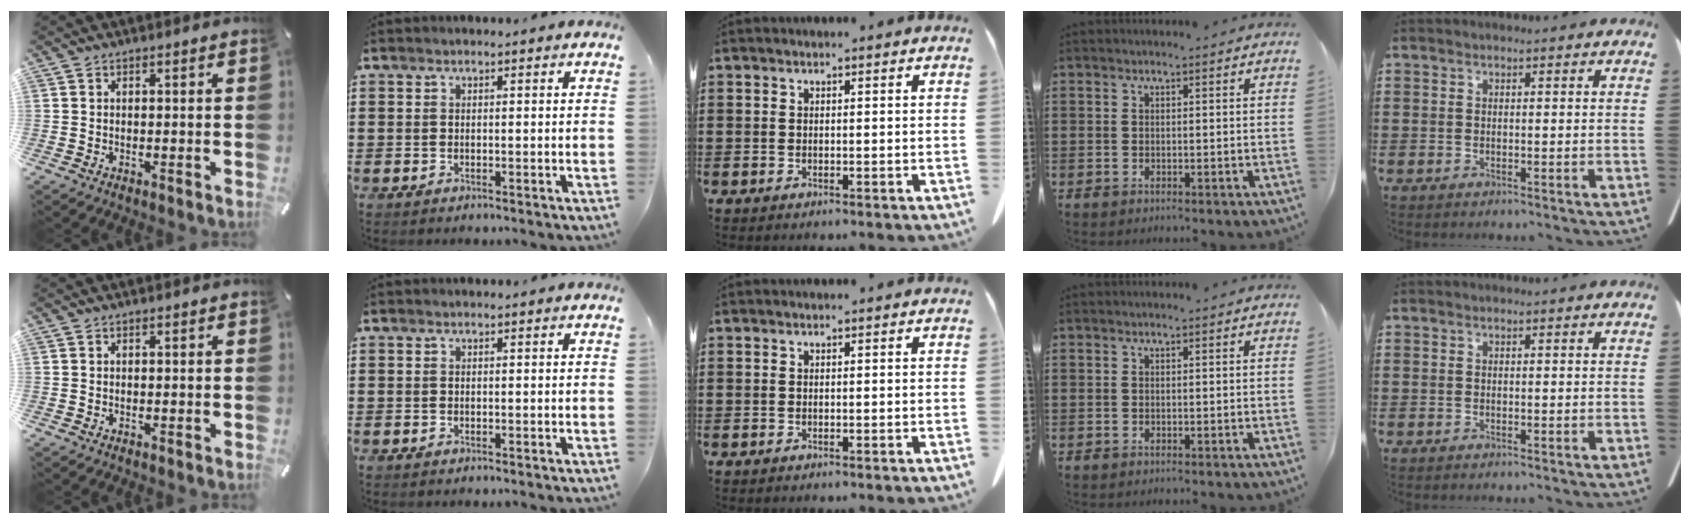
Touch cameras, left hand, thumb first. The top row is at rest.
{}